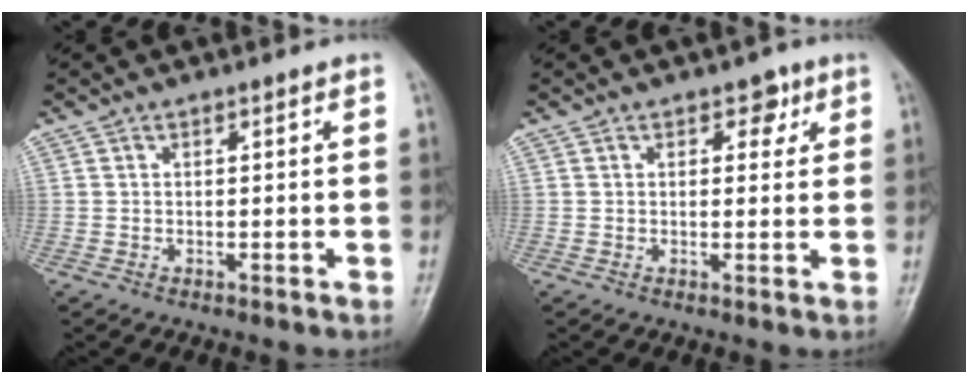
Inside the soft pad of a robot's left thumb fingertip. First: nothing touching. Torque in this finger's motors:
{"motor_torque": [-0.17, 0.11, 0.05, 0.21, 0.02]}